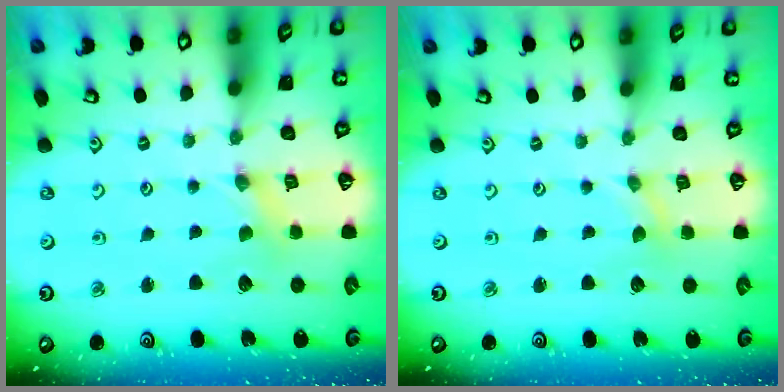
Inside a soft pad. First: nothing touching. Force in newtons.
{"total": 0.0}